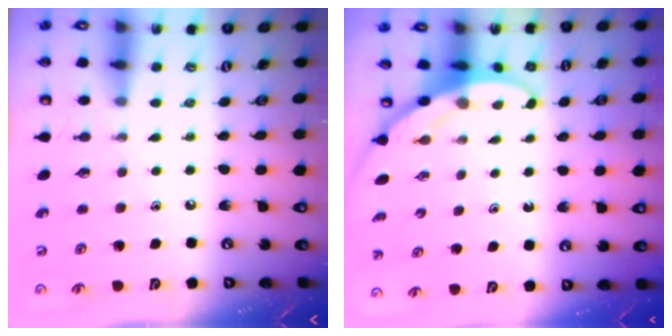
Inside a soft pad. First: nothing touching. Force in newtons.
{"total": 3.2, "press": 3.2, "slide": 0.2}